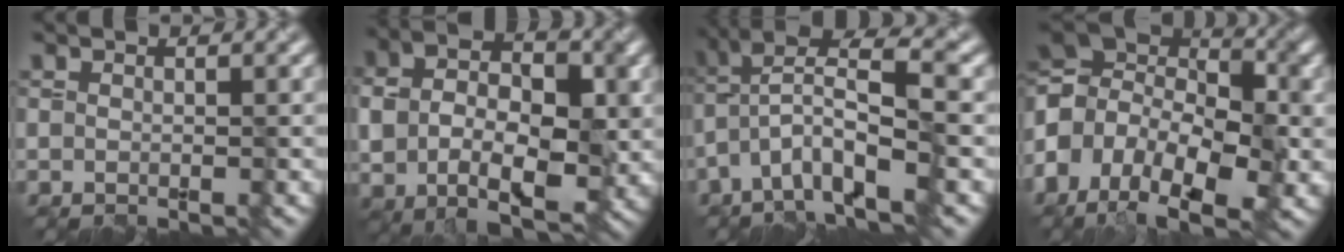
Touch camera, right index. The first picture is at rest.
{"total": 10.1, "force": [-0.1, 6.3, 7.8], "torque": [-0.136, -0.004, -0.003]}
{"total": 6.7, "force": [-1.8, 1.8, 6.2], "torque": [-0.118, 0.023, -0.042]}
{"total": 11.5, "force": [-1.4, 7.8, 8.3], "torque": [-0.176, 0.011, -0.035]}